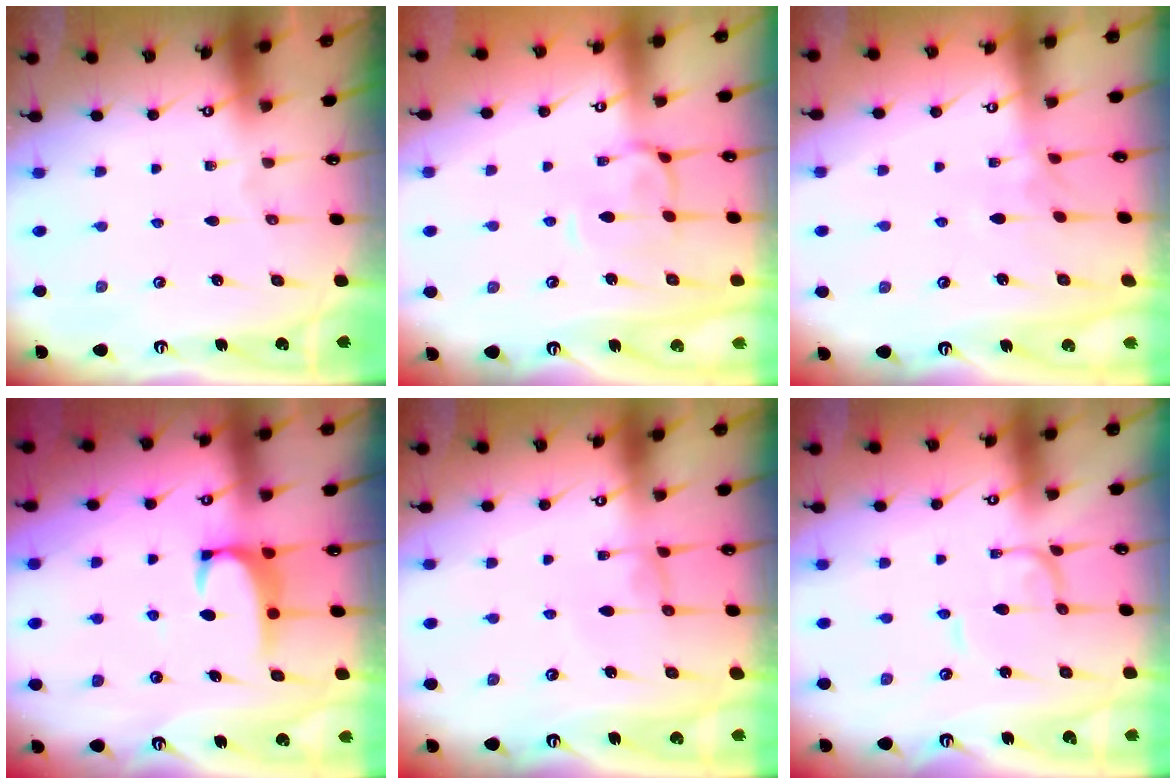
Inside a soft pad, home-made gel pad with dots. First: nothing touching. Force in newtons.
{"total": 0.8, "press": 0.4, "slide": 0.7}
{"total": 3.5, "press": 3.5, "slide": 0.3}
{"total": 2.0, "press": 2.0, "slide": 0.3}
{"total": 0.0}
{"total": 1.8, "press": 1.8, "slide": 0.1}